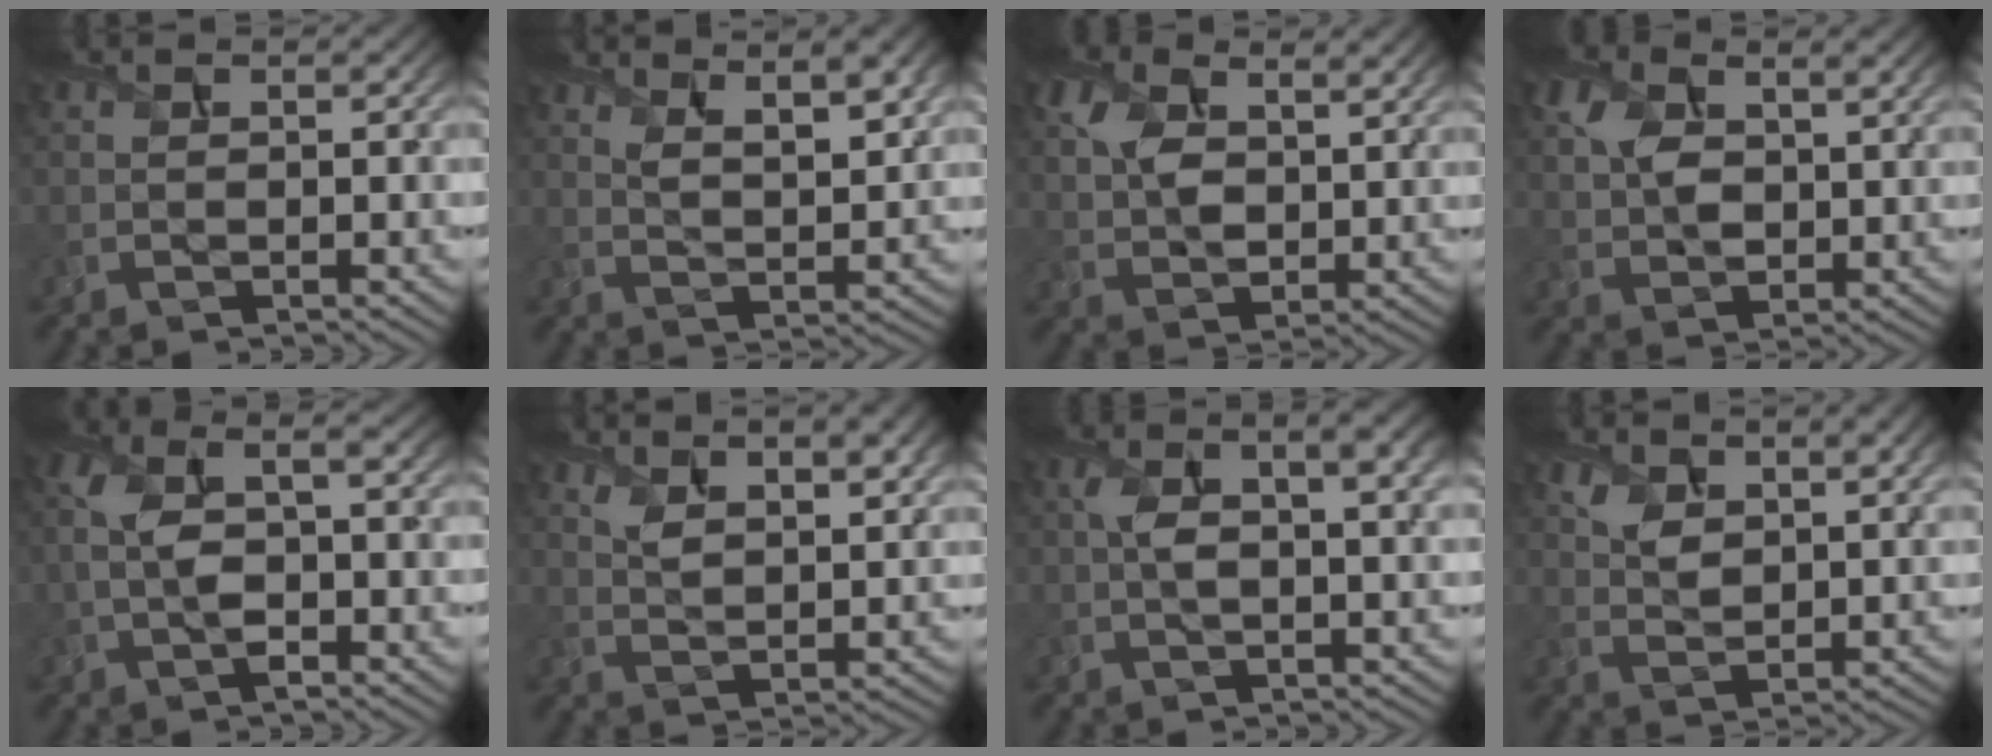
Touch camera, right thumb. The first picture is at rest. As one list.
[{"total": 8.7, "force": [5.7, 2.8, 6.0], "torque": [-0.102, 0.003, 0.092]}, {"total": 8.1, "force": [3.7, 4.8, 5.4], "torque": [-0.141, 0.002, 0.074]}, {"total": 7.0, "force": [2.8, 4.1, 4.9], "torque": [-0.119, 0.002, 0.054]}, {"total": 5.9, "force": [-0.4, 2.7, 5.3], "torque": [-0.122, 0.002, -0.008]}, {"total": 8.8, "force": [5.4, 3.7, 6.0], "torque": [-0.110, 0.000, 0.096]}, {"total": 7.0, "force": [1.9, 2.7, 6.2], "torque": [-0.118, 0.005, 0.030]}, {"total": 6.4, "force": [3.9, 3.0, 4.1], "torque": [-0.091, -0.005, 0.079]}]